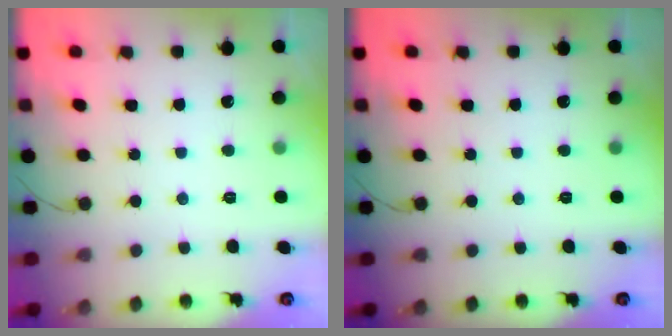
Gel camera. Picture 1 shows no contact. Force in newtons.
{"total": 0.0}